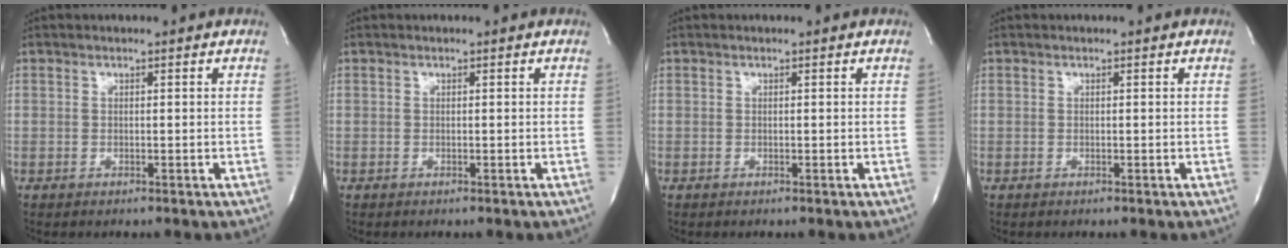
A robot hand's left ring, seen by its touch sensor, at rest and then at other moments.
{"total": 0.0}
{"total": 0.0}
{"total": 0.0}